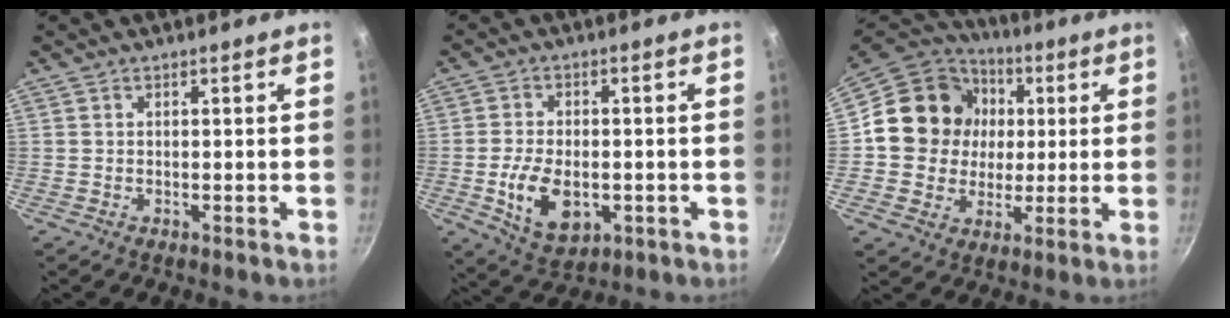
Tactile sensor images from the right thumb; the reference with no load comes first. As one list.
[{"total": 10.6, "force": [-2.2, 6.5, 8.0], "torque": [-0.135, 0.001, -0.027]}, {"total": 16.7, "force": [2.1, 15.2, 6.5], "torque": [-0.088, 0.016, 0.029]}]